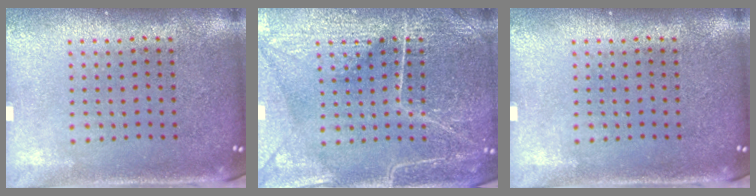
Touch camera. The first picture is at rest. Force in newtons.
{"total": 4.0, "press": 4.0, "slide": 0.3}
{"total": 0.0}